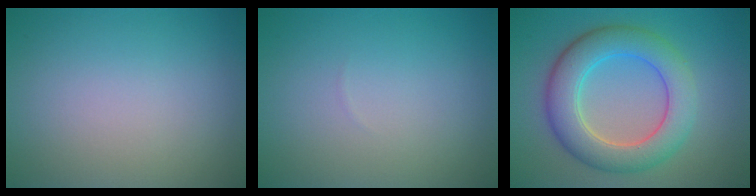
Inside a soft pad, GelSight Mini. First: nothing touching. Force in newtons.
{"total": 0.0}
{"total": 6.9, "press": 6.9, "slide": 0.0}